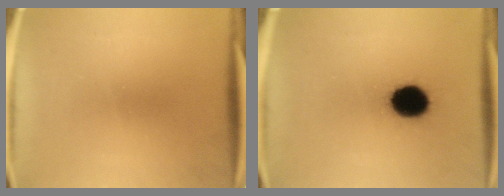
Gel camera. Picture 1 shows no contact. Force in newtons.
{"total": 12.4}